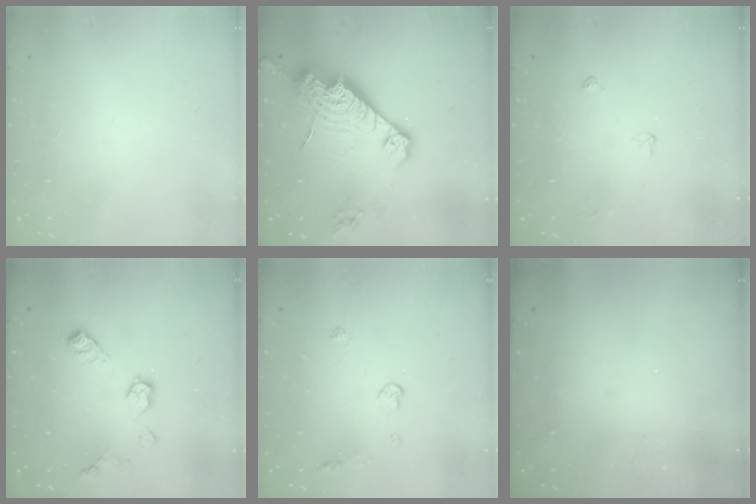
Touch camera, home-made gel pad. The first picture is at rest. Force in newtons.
{"total": 19.7, "press": 19.7, "slide": 1.8}
{"total": 3.5, "press": 3.4, "slide": 0.6}
{"total": 9.9, "press": 9.9, "slide": 0.4}
{"total": 4.6, "press": 4.5, "slide": 0.7}
{"total": 0.0}